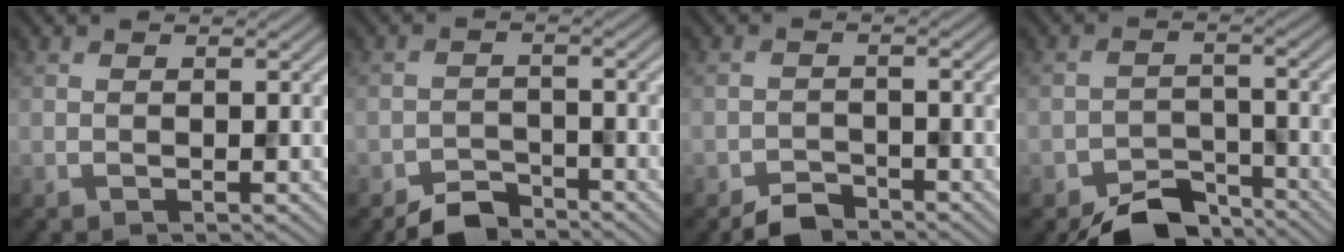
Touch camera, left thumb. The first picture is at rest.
{"total": 3.4, "force": [-3.2, 1.0, 0.4], "torque": [0.000, 0.001, -0.062]}
{"total": 2.5, "force": [-2.4, 0.7, 0.1], "torque": [0.004, 0.002, -0.045]}
{"total": 5.6, "force": [-4.9, 2.2, 1.5], "torque": [-0.016, -0.007, -0.089]}